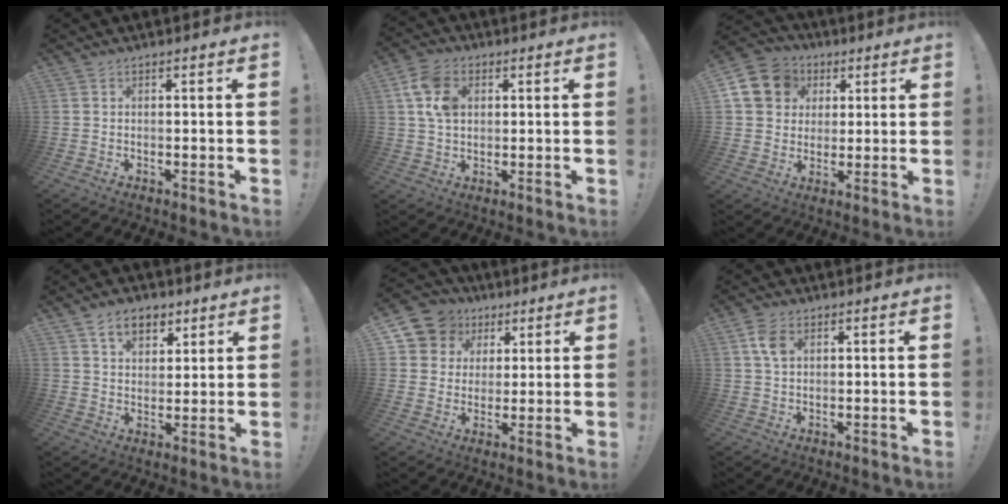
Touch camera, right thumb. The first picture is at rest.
{"total": 10.2, "force": [2.7, 7.3, 6.6], "torque": [-0.121, 0.004, 0.054]}
{"total": 13.1, "force": [4.2, 11.3, 5.1], "torque": [-0.071, -0.008, 0.089]}
{"total": 9.1, "force": [5.2, 6.0, 4.4], "torque": [-0.064, -0.017, 0.099]}
{"total": 9.8, "force": [3.8, 8.8, 2.3], "torque": [-0.034, -0.021, 0.080]}
{"total": 5.3, "force": [1.9, 3.2, 3.8], "torque": [-0.067, -0.001, 0.035]}